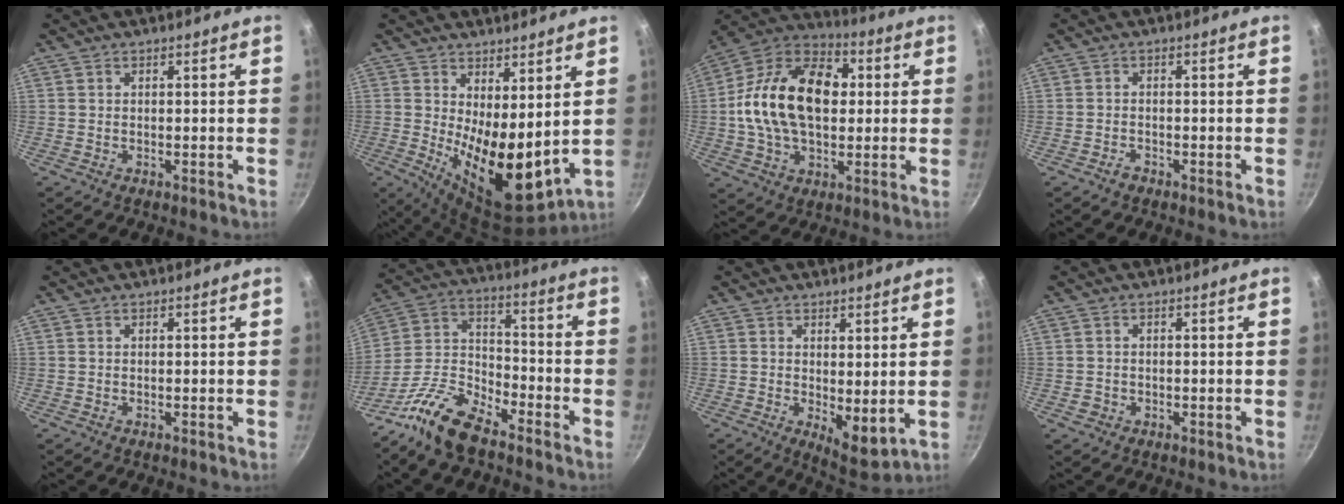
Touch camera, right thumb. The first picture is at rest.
{"total": 13.8, "force": [2.1, 6.1, 12.2], "torque": [-0.166, -0.046, 0.048]}
{"total": 21.8, "force": [1.7, 14.4, 16.3], "torque": [-0.260, 0.030, 0.012]}
{"total": 1.4, "force": [-1.1, 0.8, 0.5], "torque": [-0.009, 0.011, -0.021]}
{"total": 0.0}
{"total": 14.0, "force": [-10.0, 6.1, 7.7], "torque": [-0.145, 0.085, -0.208]}
{"total": 6.4, "force": [0.6, 2.9, 5.7], "torque": [-0.070, -0.027, 0.015]}
{"total": 1.7, "force": [-0.5, 1.4, 0.7], "torque": [-0.011, 0.002, -0.007]}